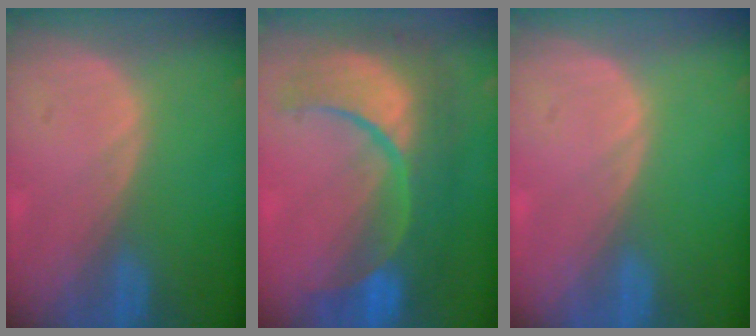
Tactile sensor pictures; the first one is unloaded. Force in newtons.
{"total": 12.5, "press": 12.4, "slide": 1.3}
{"total": 0.0}